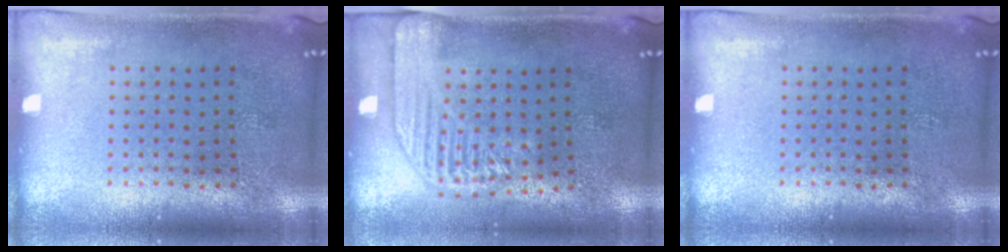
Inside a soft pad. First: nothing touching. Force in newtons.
{"total": 2.2, "press": 1.9, "slide": 1.0}
{"total": 0.0}